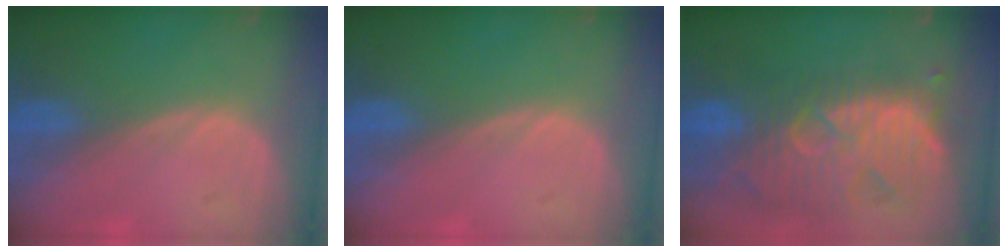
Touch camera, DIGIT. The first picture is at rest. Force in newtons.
{"total": 0.0}
{"total": 13.0, "press": 11.3, "slide": 6.5}